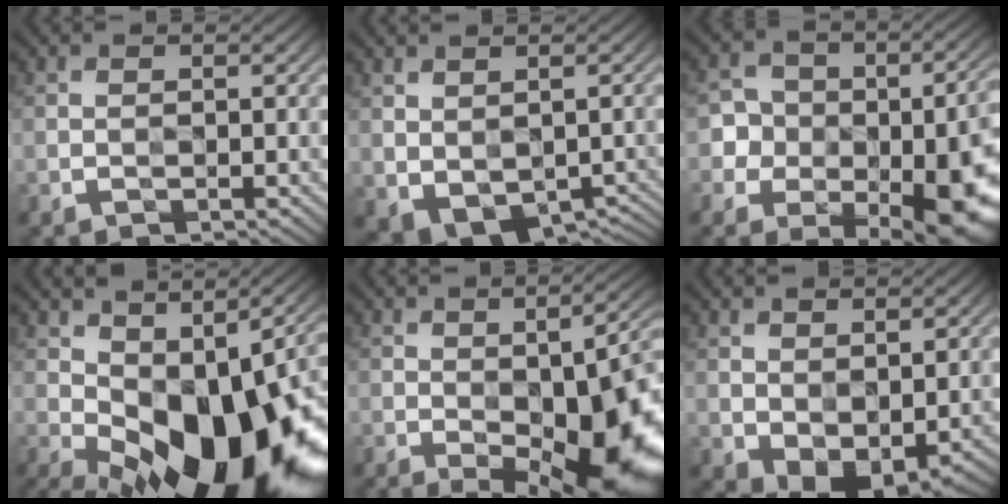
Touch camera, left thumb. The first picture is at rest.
{"total": 5.3, "force": [-0.8, 3.8, 3.7], "torque": [-0.077, -0.031, 0.008]}
{"total": 16.8, "force": [-6.5, 12.2, 9.5], "torque": [-0.139, -0.044, -0.098]}
{"total": 18.4, "force": [-3.9, 9.9, 15.0], "torque": [-0.234, -0.020, -0.051]}
{"total": 18.6, "force": [-5.4, 8.4, 15.6], "torque": [-0.197, -0.030, -0.055]}
{"total": 5.2, "force": [-0.5, 3.4, 3.9], "torque": [-0.080, -0.016, 0.001]}